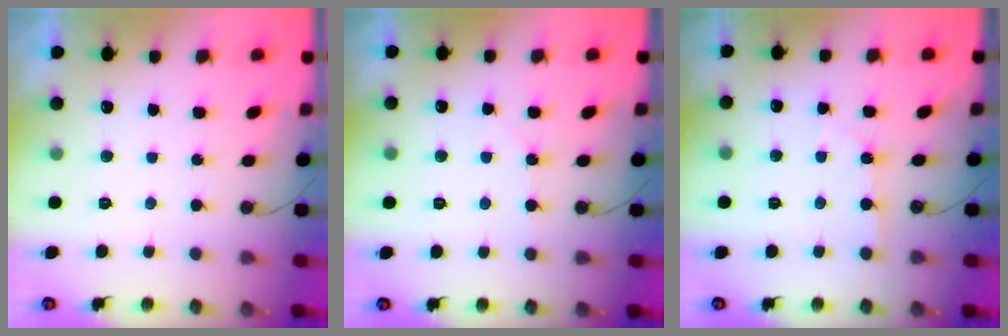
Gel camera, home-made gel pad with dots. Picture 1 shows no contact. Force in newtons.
{"total": 3.8, "press": 3.7, "slide": 0.6}
{"total": 2.6, "press": 2.6, "slide": 0.4}